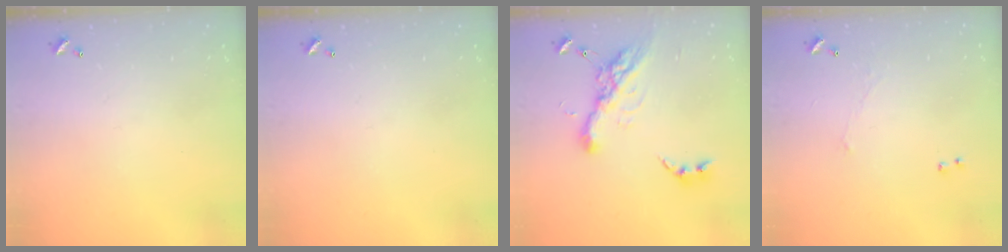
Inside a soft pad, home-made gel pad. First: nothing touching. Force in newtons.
{"total": 0.0}
{"total": 15.2, "press": 15.1, "slide": 1.6}
{"total": 0.9, "press": 0.7, "slide": 0.7}